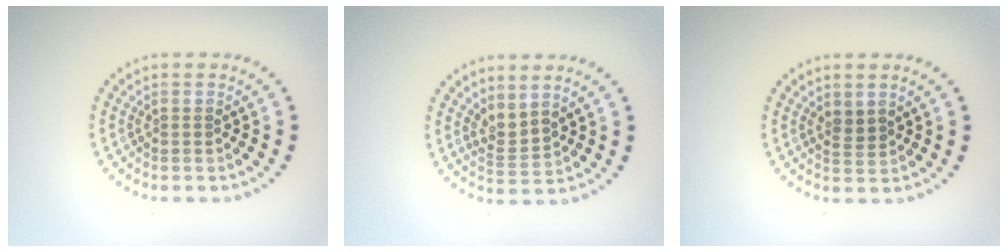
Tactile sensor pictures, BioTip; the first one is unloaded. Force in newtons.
{"total": 2.1, "press": 1.4, "slide": 1.6}
{"total": 1.4, "press": 1.2, "slide": 0.8}